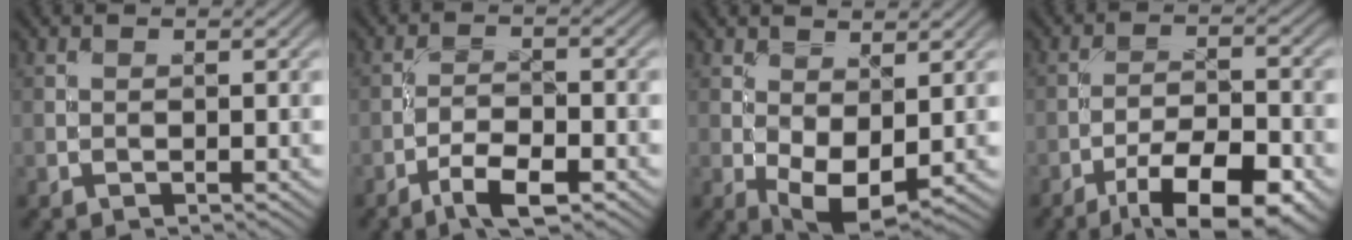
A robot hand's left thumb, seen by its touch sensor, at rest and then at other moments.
{"total": 5.2, "force": [-3.3, 1.5, 3.7], "torque": [-0.068, 0.004, -0.064]}
{"total": 5.4, "force": [-0.1, 3.0, 4.5], "torque": [-0.095, -0.007, 0.002]}
{"total": 12.0, "force": [-7.5, 4.1, 8.4], "torque": [-0.139, -0.012, -0.117]}